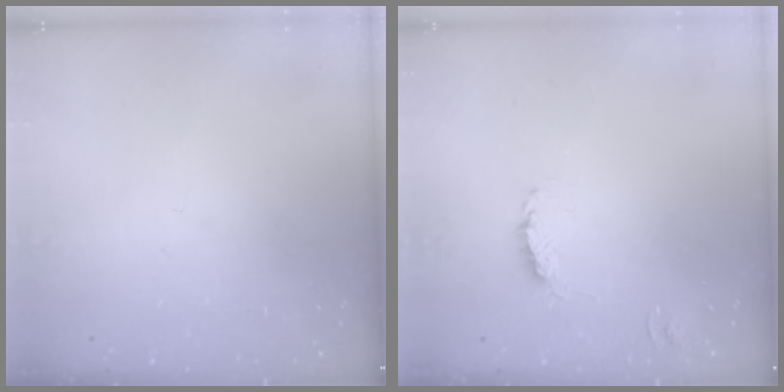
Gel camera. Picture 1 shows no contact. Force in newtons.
{"total": 0.8, "press": 0.8, "slide": 0.1}